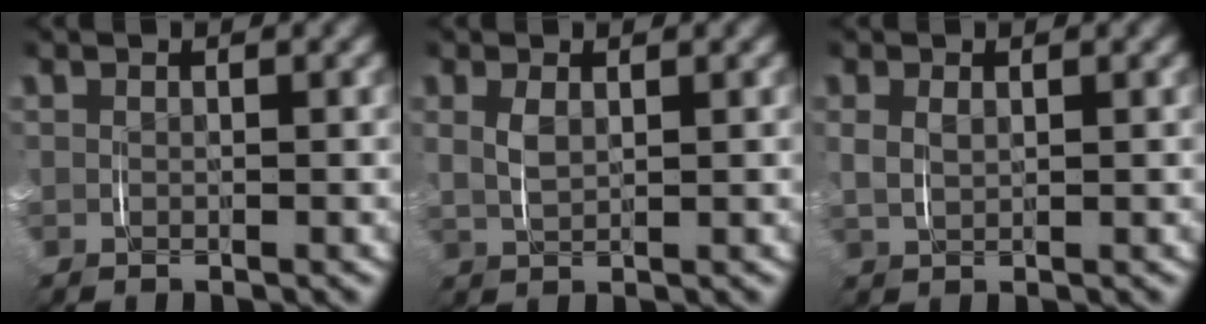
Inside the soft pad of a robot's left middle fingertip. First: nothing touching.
{"total": 1.1, "force": [0.4, 0.0, 1.1], "torque": [-0.023, -0.002, 0.014]}
{"total": 0.9, "force": [0.4, 0.2, 0.8], "torque": [-0.017, -0.002, 0.015]}